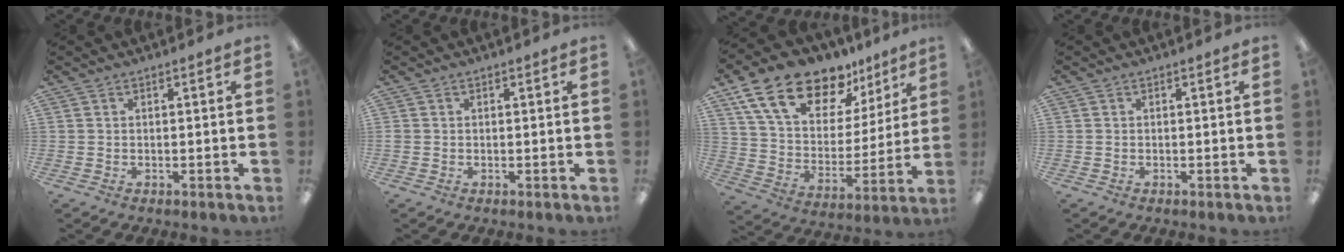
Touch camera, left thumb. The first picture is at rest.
{"total": 0.5, "force": [-0.1, 0.5, 0.2], "torque": [-0.003, 0.003, -0.002]}
{"total": 18.3, "force": [13.0, 9.9, 8.3], "torque": [-0.159, -0.075, 0.236]}
{"total": 0.0}